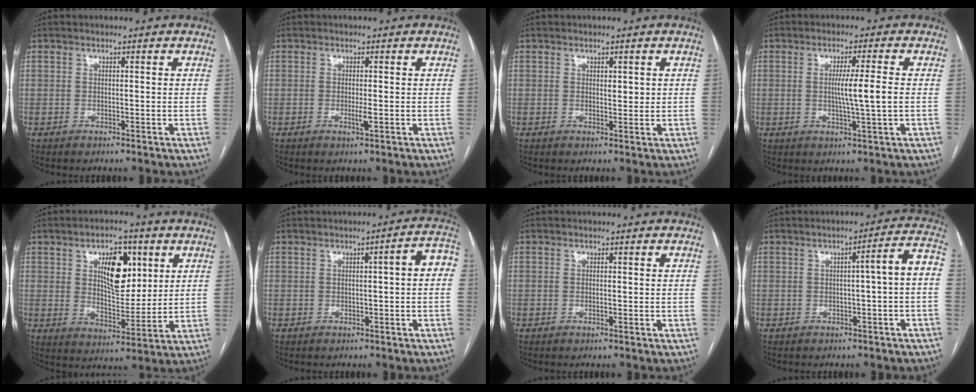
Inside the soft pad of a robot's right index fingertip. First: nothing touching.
{"total": 1.5, "force": [-0.3, 0.1, 1.5], "torque": [-0.027, -0.004, -0.004]}
{"total": 1.4, "force": [0.5, 0.7, 1.2], "torque": [-0.015, -0.003, 0.008]}
{"total": 5.6, "force": [-0.1, -0.8, 5.5], "torque": [-0.093, -0.008, -0.001]}
{"total": 10.4, "force": [3.8, 4.6, 8.5], "torque": [-0.135, 0.008, 0.068]}
{"total": 4.4, "force": [0.0, 0.5, 4.4], "torque": [-0.047, 0.014, -0.004]}
{"total": 0.0}
{"total": 5.6, "force": [-0.8, 0.0, 5.6], "torque": [-0.065, 0.021, -0.011]}